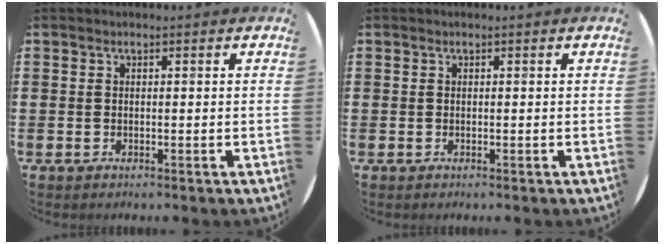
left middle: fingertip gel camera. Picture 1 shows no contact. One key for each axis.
{"total": 0.0}